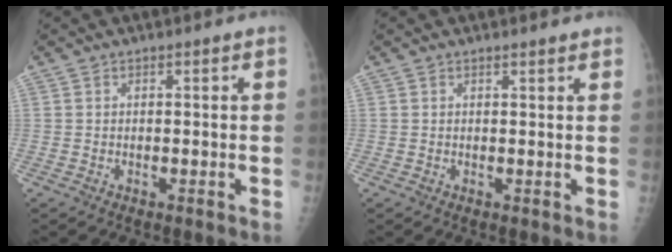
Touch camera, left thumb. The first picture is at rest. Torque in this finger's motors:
{"motor_torque": [0.04, 0.23, -0.16, -0.06, 0.02]}